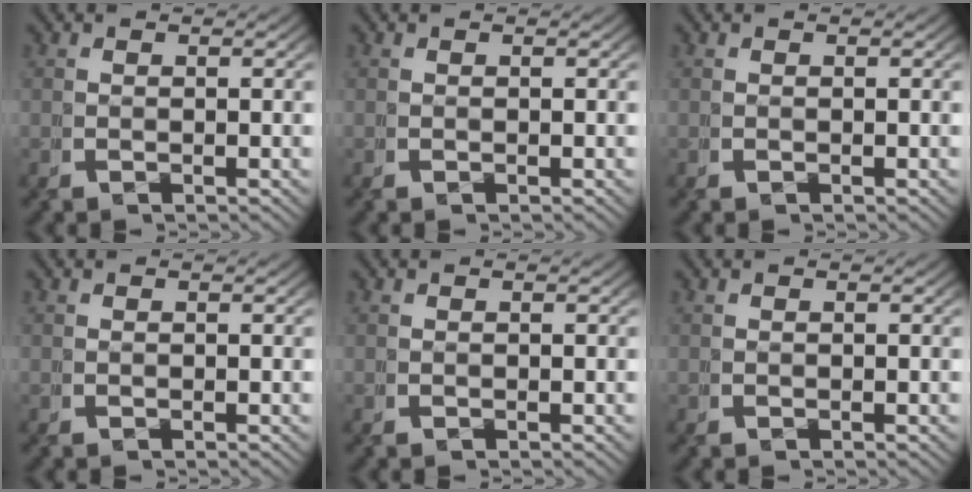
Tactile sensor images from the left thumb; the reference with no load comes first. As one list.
[{"total": 0.0}, {"total": 0.0}, {"total": 0.0}, {"total": 0.0}, {"total": 0.0}]